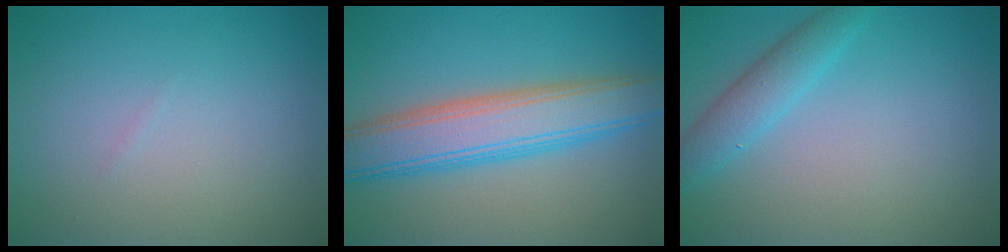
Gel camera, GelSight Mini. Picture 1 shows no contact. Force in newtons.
{"total": 7.2, "press": 7.2, "slide": 0.2}
{"total": 2.9, "press": 2.9, "slide": 0.2}